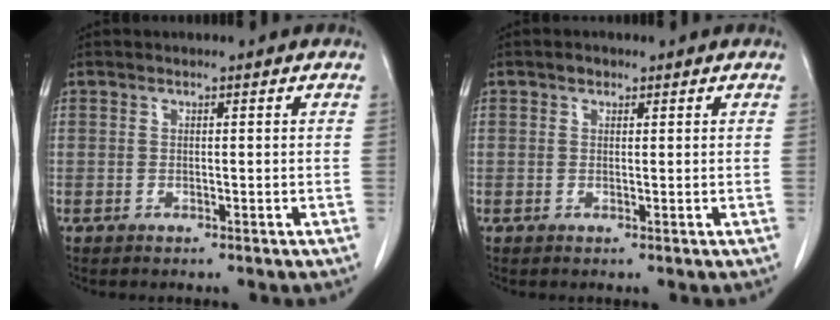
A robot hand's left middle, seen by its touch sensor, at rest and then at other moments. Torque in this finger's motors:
{"motor_torque": [0.21, -0.20, -0.02, 0.01]}